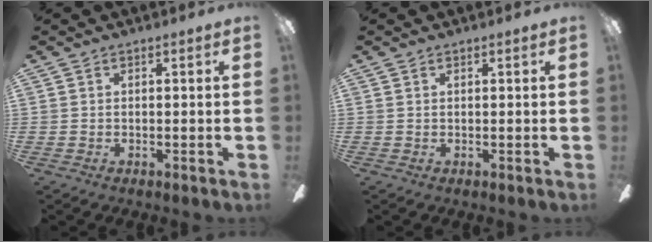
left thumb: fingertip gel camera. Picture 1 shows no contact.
{"total": 0.0}